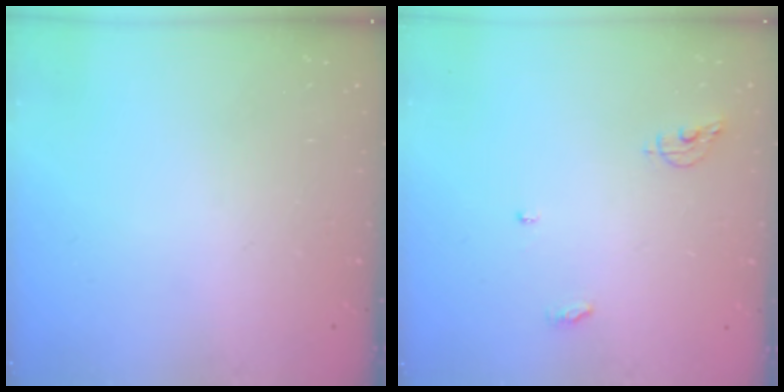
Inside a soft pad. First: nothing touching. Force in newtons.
{"total": 6.3, "press": 6.3, "slide": 0.2}